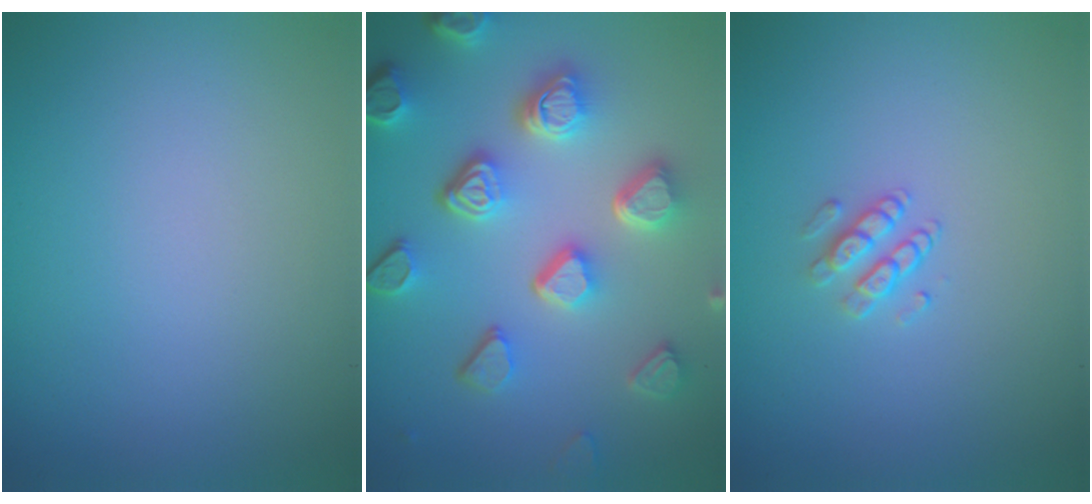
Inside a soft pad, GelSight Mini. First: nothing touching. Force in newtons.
{"total": 6.8, "press": 5.3, "slide": 4.3}
{"total": 1.5, "press": 1.1, "slide": 1.0}